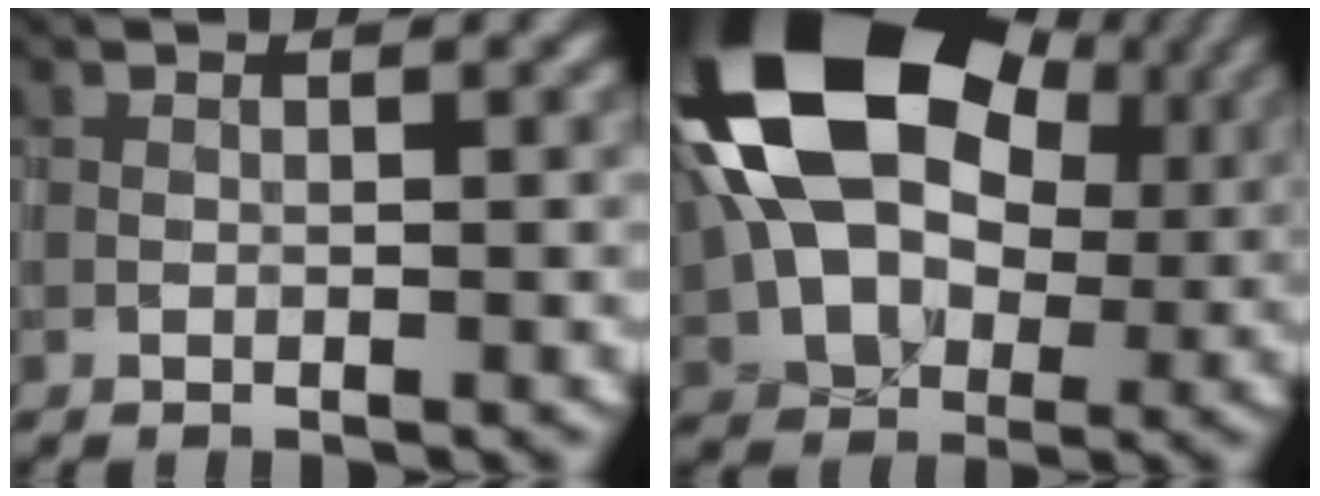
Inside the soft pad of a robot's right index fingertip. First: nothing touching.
{"total": 19.0, "force": [4.4, 13.0, 13.1], "torque": [-0.222, 0.024, 0.077]}